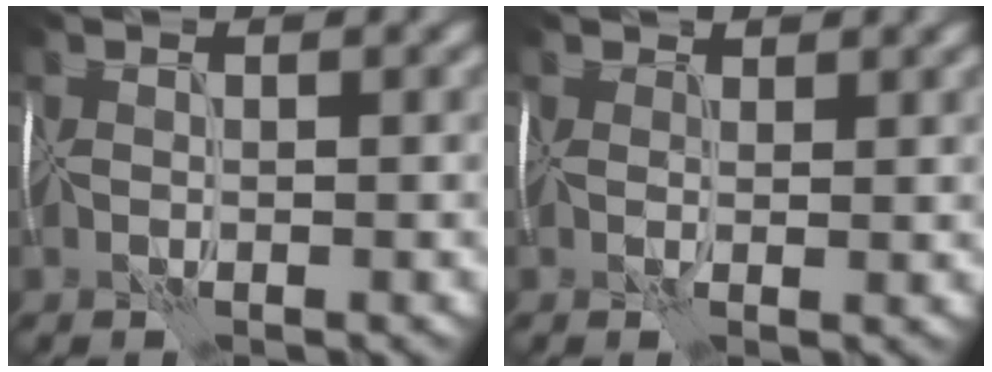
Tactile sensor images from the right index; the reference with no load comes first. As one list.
[{"total": 2.0, "force": [1.2, 1.1, 1.3], "torque": [-0.023, 0.008, 0.008]}]